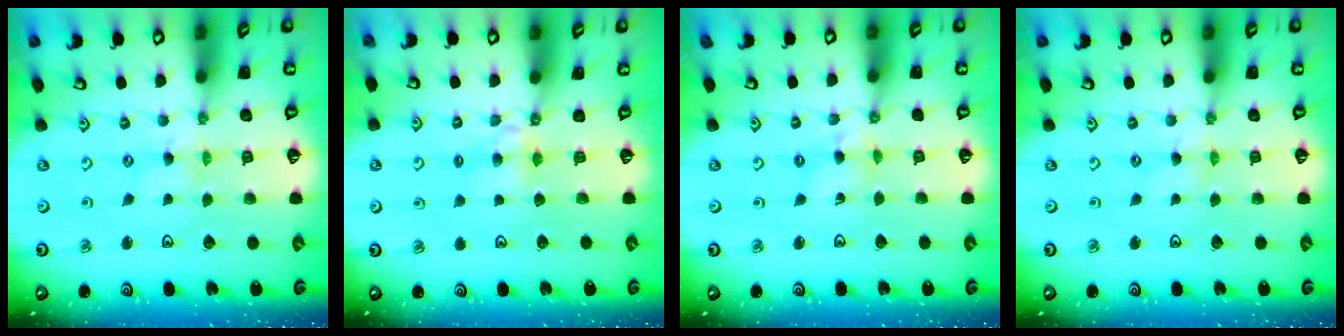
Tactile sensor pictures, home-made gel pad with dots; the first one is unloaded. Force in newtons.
{"total": 4.3, "press": 4.3, "slide": 0.4}
{"total": 2.9, "press": 2.8, "slide": 0.2}
{"total": 0.8, "press": 0.7, "slide": 0.2}